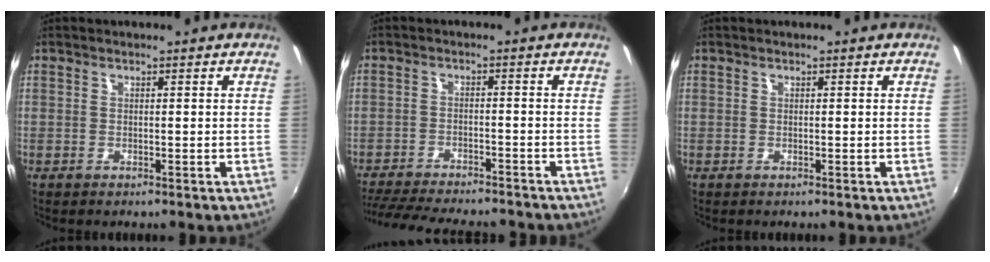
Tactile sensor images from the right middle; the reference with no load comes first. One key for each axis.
{"total": 16.2, "fx": -14.3, "fy": 3.3, "fz": 7.0, "tx": -0.150, "ty": -0.025, "tz": -0.213}
{"total": 0.0}